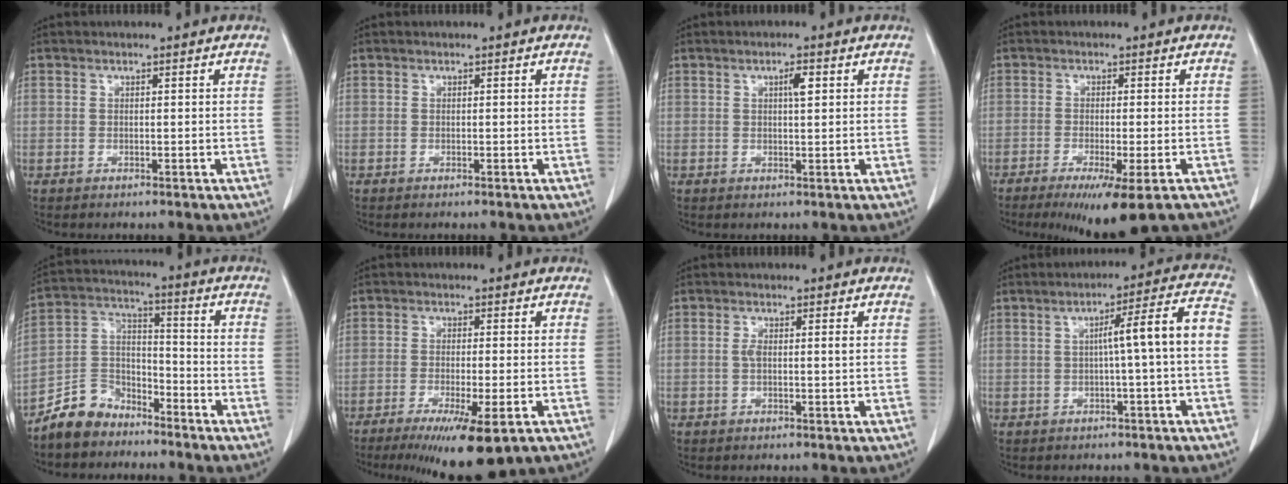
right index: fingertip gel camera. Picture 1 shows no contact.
{"total": 0.0}
{"total": 2.1, "force": [0.8, 0.4, 2.0], "torque": [-0.035, 0.001, 0.012]}
{"total": 10.6, "force": [-7.7, 1.2, 7.2], "torque": [-0.090, -0.022, -0.112]}
{"total": 8.5, "force": [-6.9, 4.8, 1.4], "torque": [-0.026, 0.029, -0.132]}
{"total": 11.1, "force": [-7.0, 1.4, 8.5], "torque": [-0.124, -0.027, -0.101]}
{"total": 1.9, "force": [0.2, 0.3, 1.9], "torque": [-0.040, 0.001, 0.002]}
{"total": 8.0, "force": [-0.6, -0.7, 8.0], "torque": [-0.112, 0.022, -0.008]}